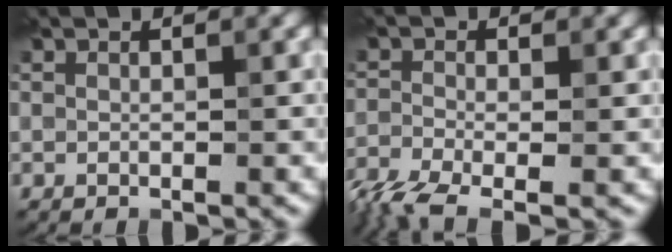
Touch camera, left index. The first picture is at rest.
{"total": 4.9, "force": [-3.5, 1.6, 3.1], "torque": [-0.066, -0.016, -0.078]}